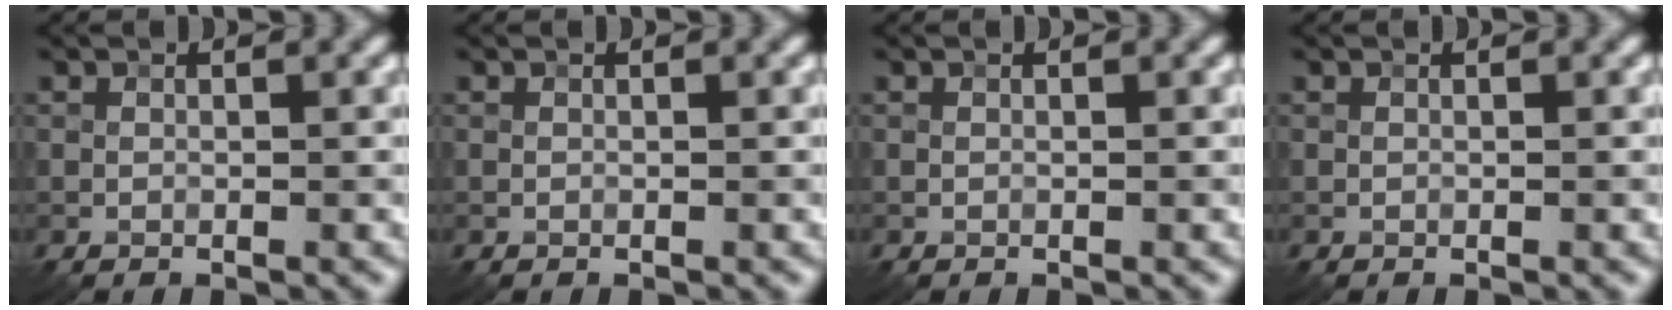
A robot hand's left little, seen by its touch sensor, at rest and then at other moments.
{"total": 0.0}
{"total": 0.0}
{"total": 0.0}